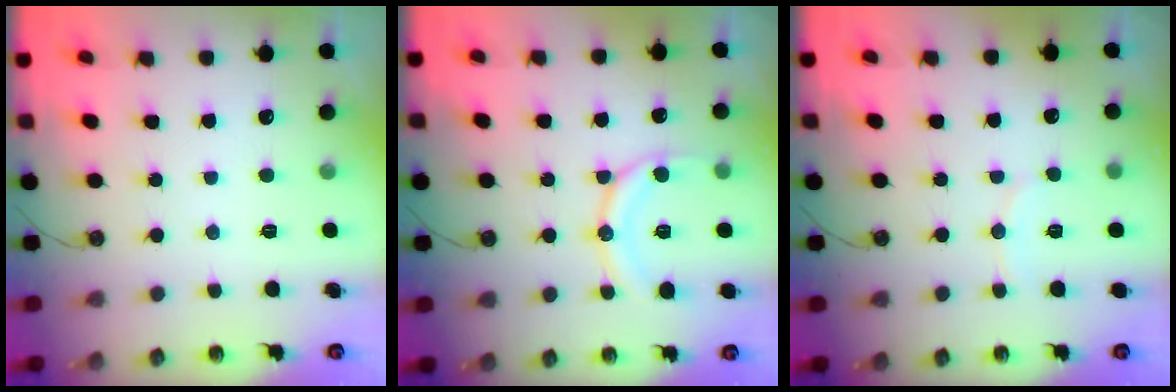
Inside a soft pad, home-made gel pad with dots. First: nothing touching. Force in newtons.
{"total": 13.4, "press": 13.4, "slide": 1.4}
{"total": 5.1, "press": 5.1, "slide": 0.4}